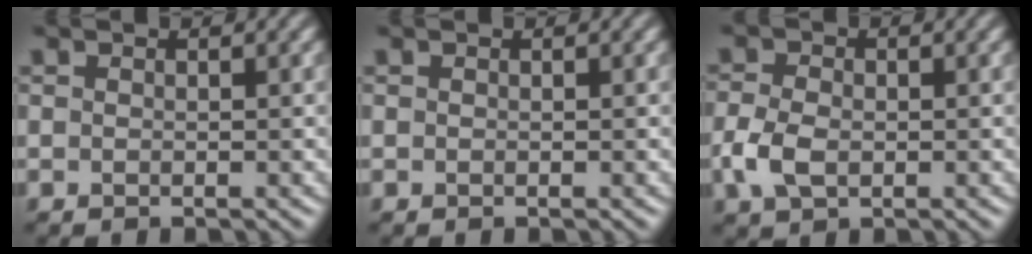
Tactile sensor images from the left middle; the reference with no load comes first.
{"total": 0.0}
{"total": 3.6, "force": [-0.8, 2.5, 2.5], "torque": [-0.065, -0.003, -0.021]}